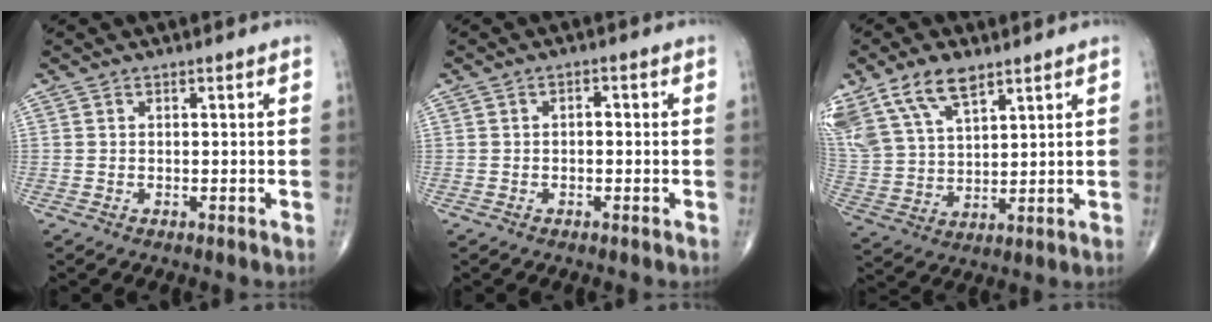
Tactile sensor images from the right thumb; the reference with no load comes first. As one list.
[{"total": 1.3, "force": [-0.1, 0.8, 1.1], "torque": [-0.010, 0.005, -0.006]}, {"total": 15.1, "force": [9.6, 7.4, 9.1], "torque": [-0.182, -0.018, 0.194]}]